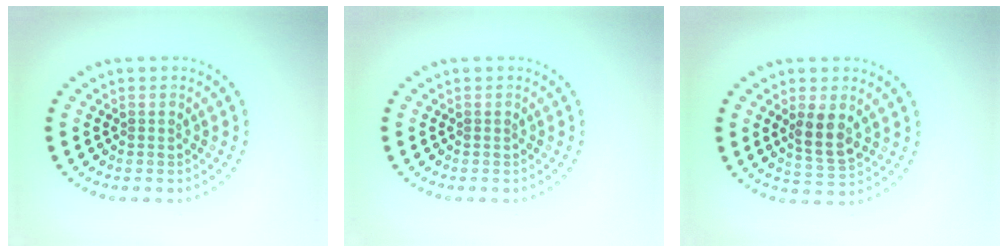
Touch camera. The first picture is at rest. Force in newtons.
{"total": 0.0}
{"total": 3.5, "press": 3.4, "slide": 0.9}